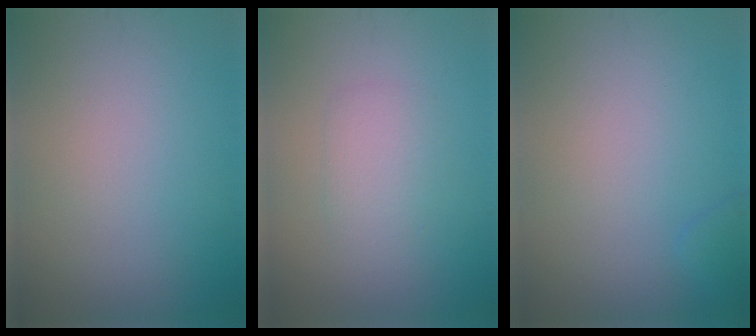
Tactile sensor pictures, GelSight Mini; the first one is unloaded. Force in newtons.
{"total": 1.9, "press": 1.9, "slide": 0.0}
{"total": 0.8, "press": 0.8, "slide": 0.1}